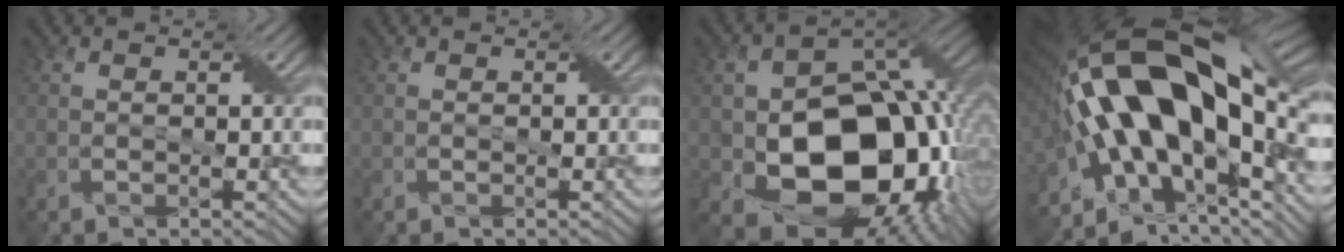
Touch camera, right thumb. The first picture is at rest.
{"total": 0.0}
{"total": 17.3, "force": [-3.9, 12.7, 11.1], "torque": [-0.161, -0.045, -0.049]}
{"total": 21.2, "force": [0.4, 11.3, 18.0], "torque": [-0.349, -0.003, 0.005]}